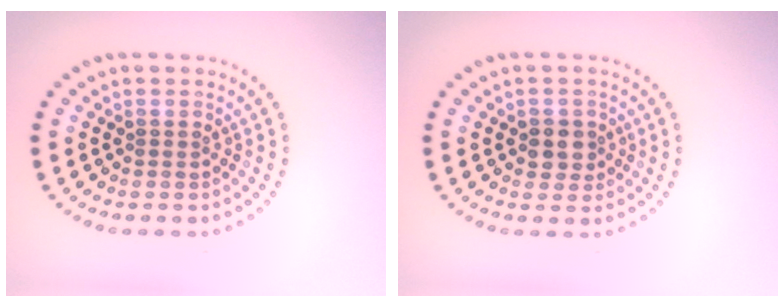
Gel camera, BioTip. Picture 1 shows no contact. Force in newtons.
{"total": 2.0, "press": 1.9, "slide": 0.7}